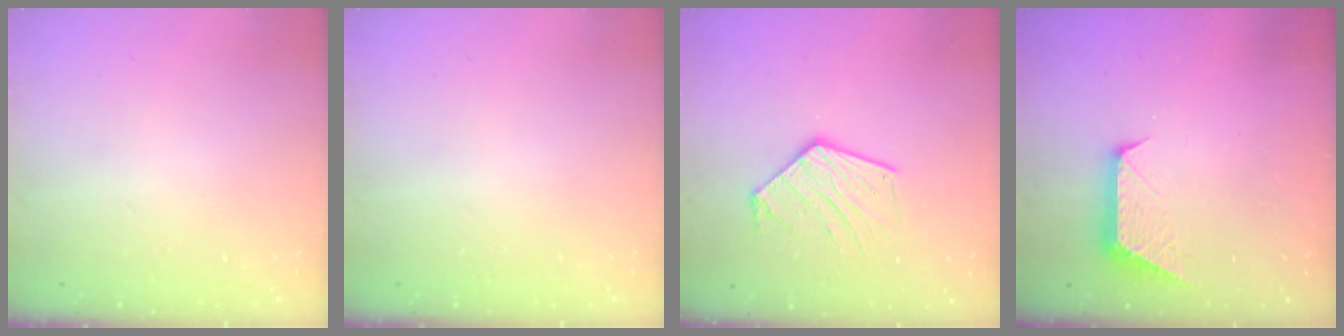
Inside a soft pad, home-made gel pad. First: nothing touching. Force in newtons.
{"total": 0.0}
{"total": 13.6, "press": 13.6, "slide": 1.1}
{"total": 8.3, "press": 8.3, "slide": 0.5}